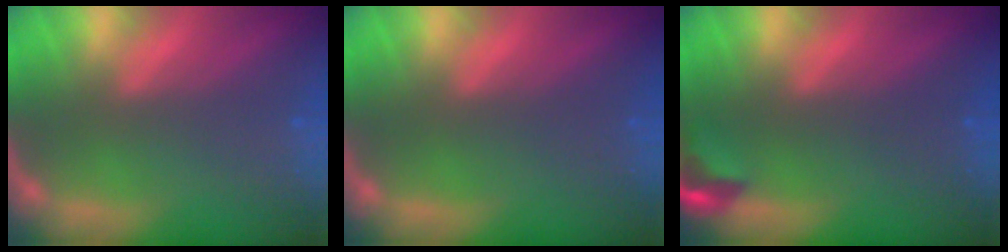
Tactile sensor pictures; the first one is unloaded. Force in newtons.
{"total": 0.0}
{"total": 2.4}